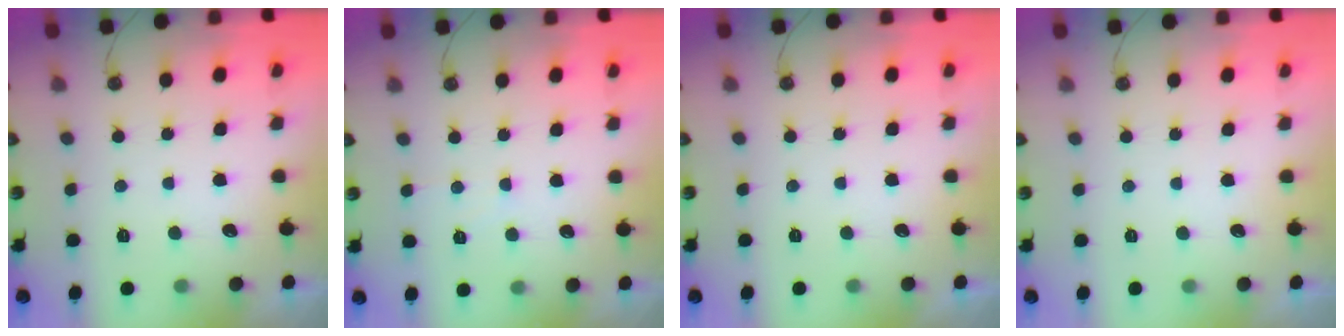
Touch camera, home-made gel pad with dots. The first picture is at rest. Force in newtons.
{"total": 5.1, "press": 5.0, "slide": 0.6}
{"total": 0.0}
{"total": 0.0}